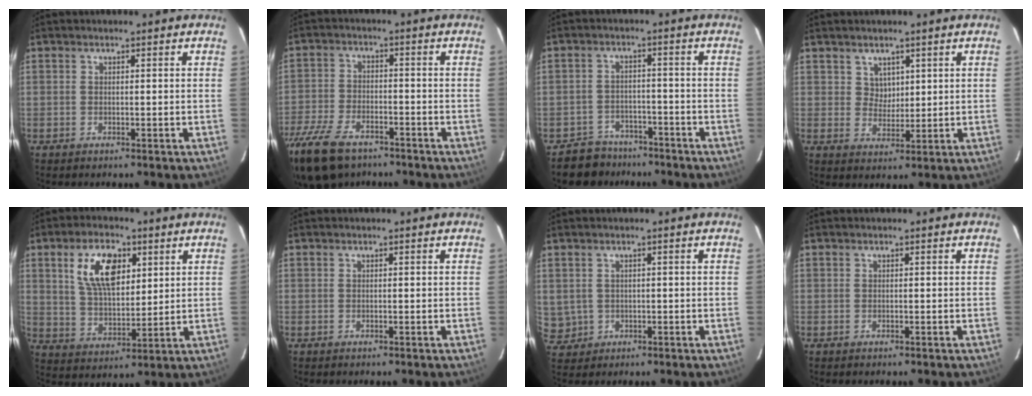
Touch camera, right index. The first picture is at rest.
{"total": 16.3, "force": [-11.4, 8.2, 8.3], "torque": [-0.215, -0.025, -0.211]}
{"total": 6.8, "force": [-5.4, 4.2, 0.1], "torque": [-0.017, 0.025, -0.082]}
{"total": 3.5, "force": [1.9, 2.9, 0.5], "torque": [-0.001, 0.005, 0.037]}
{"total": 12.1, "force": [4.8, 6.4, 9.1], "torque": [-0.163, 0.016, 0.094]}
{"total": 0.0}
{"total": 4.2, "force": [0.2, 4.1, 0.9], "torque": [-0.020, 0.005, 0.017]}
{"total": 0.0}